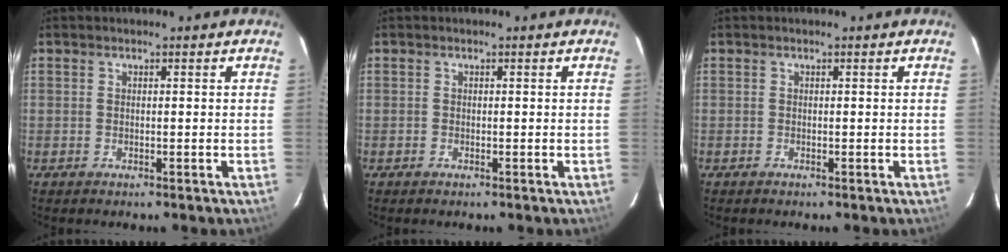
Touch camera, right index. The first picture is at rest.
{"total": 0.0}
{"total": 0.0}